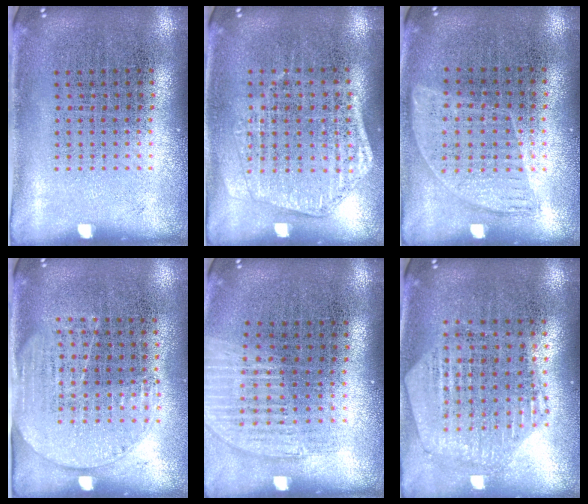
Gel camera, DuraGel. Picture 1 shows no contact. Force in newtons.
{"total": 1.4, "press": 1.3, "slide": 0.5}
{"total": 0.9, "press": 0.8, "slide": 0.5}
{"total": 1.5, "press": 1.3, "slide": 0.7}
{"total": 1.2, "press": 1.1, "slide": 0.4}
{"total": 1.2, "press": 1.2, "slide": 0.2}